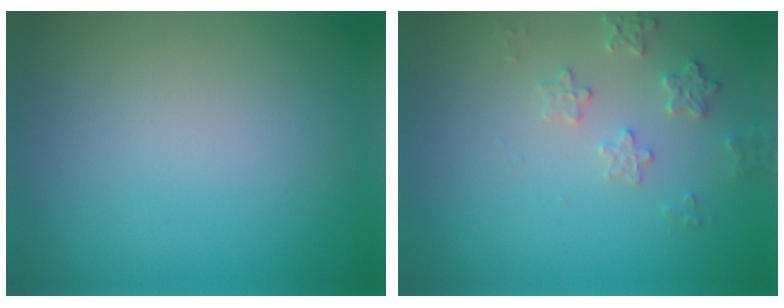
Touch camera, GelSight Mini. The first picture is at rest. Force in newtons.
{"total": 2.2, "press": 2.1, "slide": 0.4}